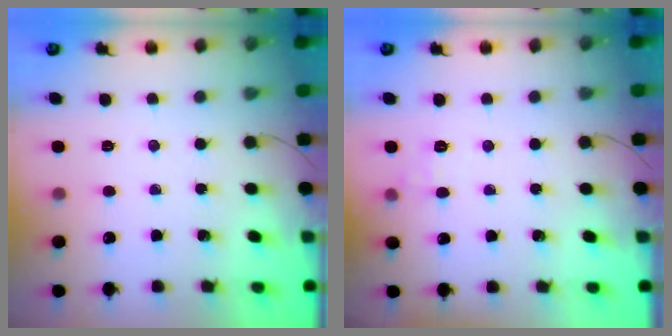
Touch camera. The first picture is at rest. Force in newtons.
{"total": 6.3, "press": 6.1, "slide": 1.3}